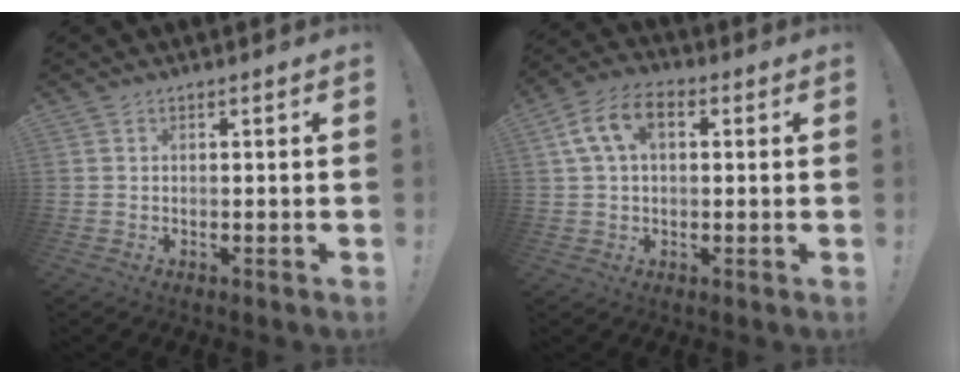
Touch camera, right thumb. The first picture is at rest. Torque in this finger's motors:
{"motor_torque": [-0.15, 0.52, 0.39, 0.29, 0.19]}